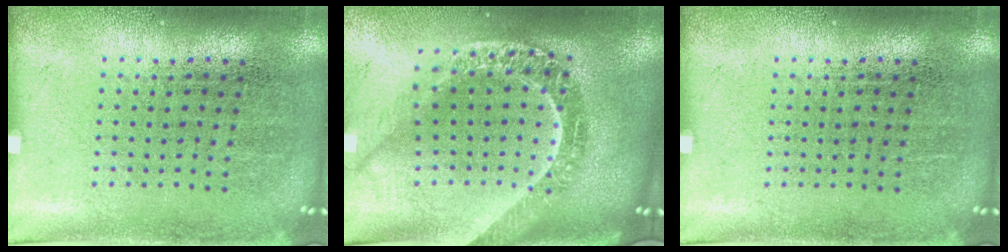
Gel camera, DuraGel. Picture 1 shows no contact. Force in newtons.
{"total": 2.9, "press": 2.2, "slide": 1.8}
{"total": 0.0}